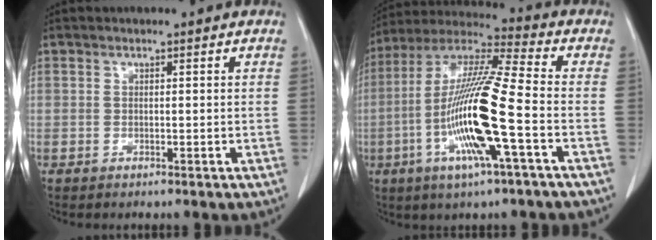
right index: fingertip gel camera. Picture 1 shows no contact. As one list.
[{"total": 17.0, "force": [-4.6, 0.5, 16.4], "torque": [-0.331, -0.008, -0.095]}]